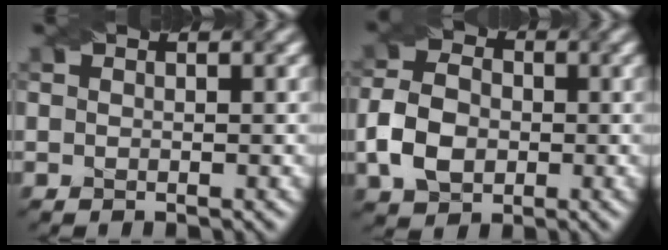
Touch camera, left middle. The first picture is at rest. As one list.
[{"total": 5.4, "force": [-1.5, 4.0, 3.3], "torque": [-0.072, 0.001, -0.037]}]